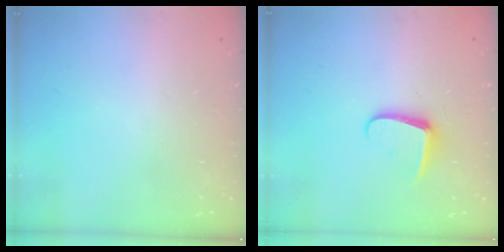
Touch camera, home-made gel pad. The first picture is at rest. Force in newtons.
{"total": 8.9, "press": 8.8, "slide": 0.8}